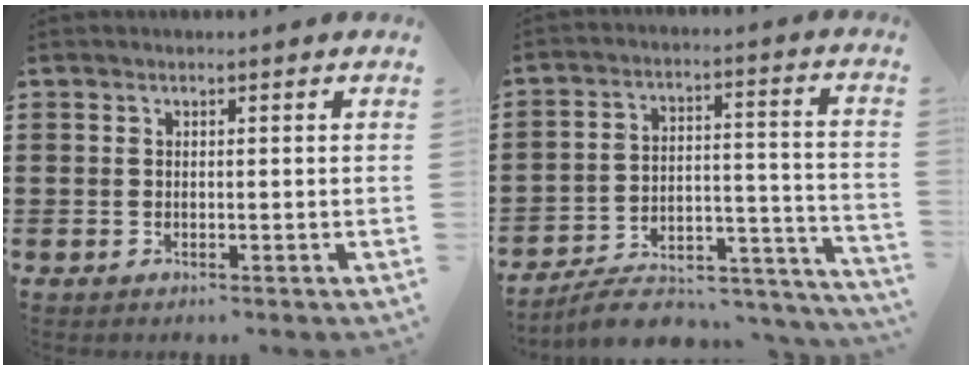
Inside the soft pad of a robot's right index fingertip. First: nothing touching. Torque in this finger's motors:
{"motor_torque": [-1.12, -0.51, -0.04, -0.21]}